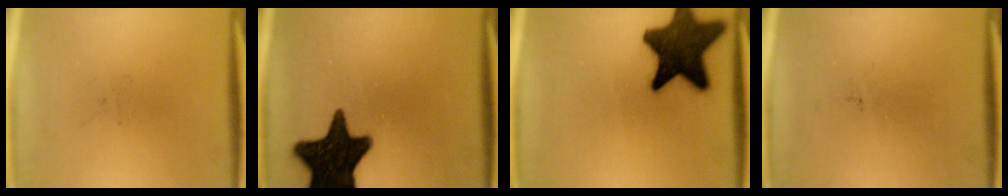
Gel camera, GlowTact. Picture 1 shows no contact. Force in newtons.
{"total": 17.7}
{"total": 15.6}
{"total": 0.0}